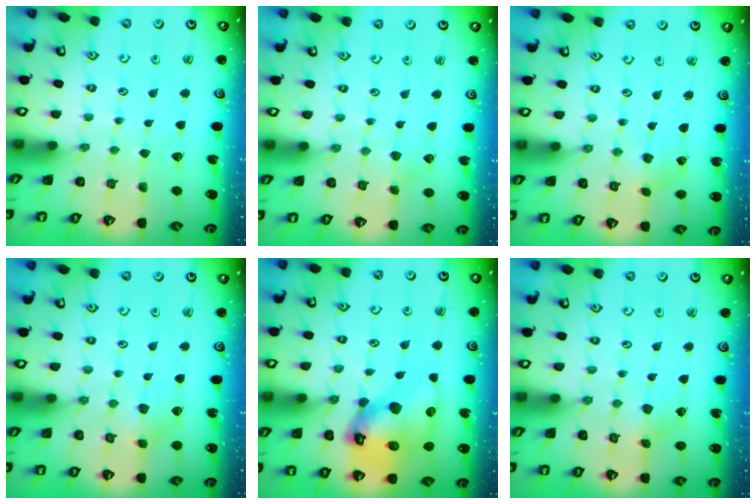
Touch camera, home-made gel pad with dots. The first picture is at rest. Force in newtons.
{"total": 2.4, "press": 2.4, "slide": 0.3}
{"total": 0.6, "press": 0.6, "slide": 0.1}
{"total": 5.4, "press": 5.3, "slide": 0.8}
{"total": 18.1, "press": 17.9, "slide": 2.5}
{"total": 2.6, "press": 2.5, "slide": 0.8}